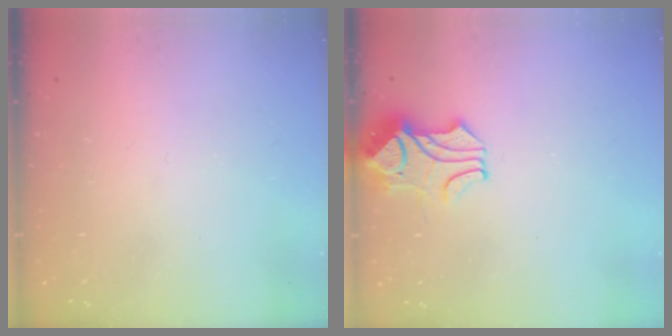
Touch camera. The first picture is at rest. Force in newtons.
{"total": 1.9, "press": 1.6, "slide": 1.0}